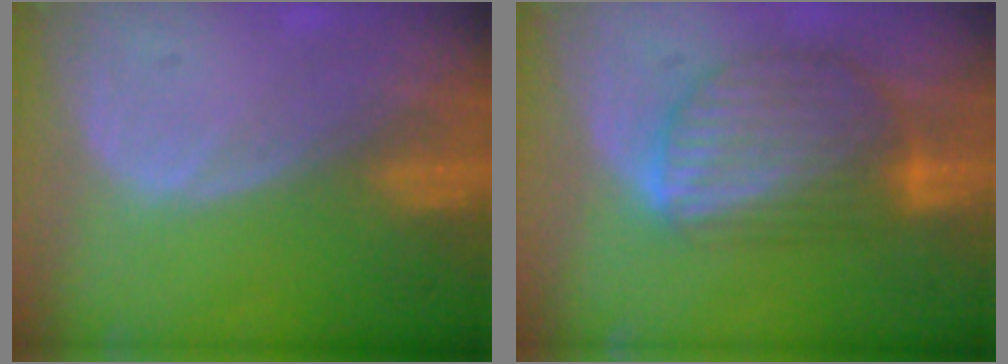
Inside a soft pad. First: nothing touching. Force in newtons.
{"total": 9.0, "press": 7.7, "slide": 4.6}